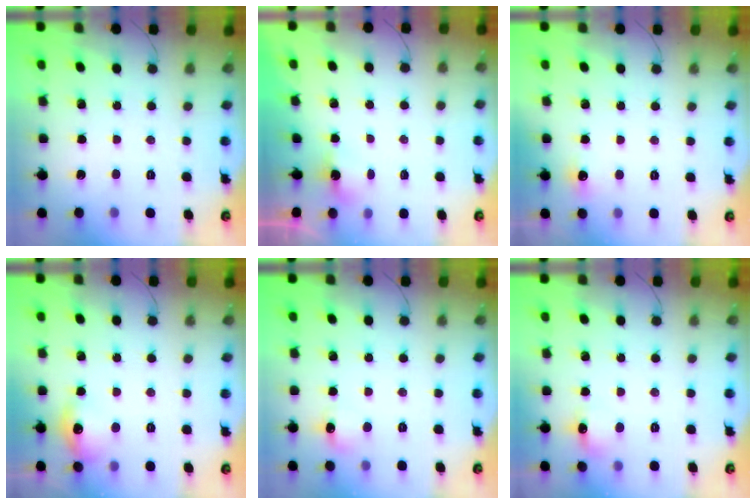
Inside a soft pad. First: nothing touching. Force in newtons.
{"total": 2.7, "press": 2.7, "slide": 0.7}
{"total": 4.9, "press": 4.4, "slide": 2.2}
{"total": 10.5, "press": 10.5, "slide": 0.7}
{"total": 7.4, "press": 7.3, "slide": 1.3}
{"total": 6.9, "press": 6.7, "slide": 1.9}